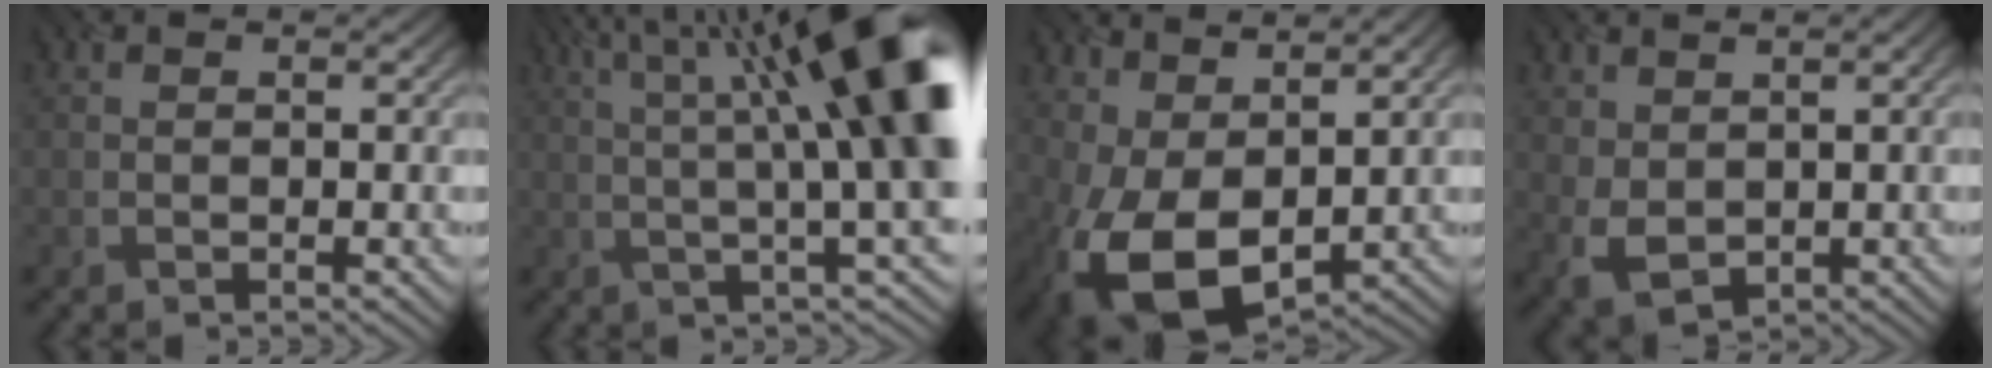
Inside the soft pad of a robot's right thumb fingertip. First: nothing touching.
{"total": 15.9, "force": [3.8, 3.6, 15.1], "torque": [-0.213, 0.034, 0.071]}
{"total": 10.1, "force": [-0.6, 5.8, 8.2], "torque": [-0.197, -0.018, -0.003]}
{"total": 3.4, "force": [1.0, 2.2, 2.4], "torque": [-0.068, -0.004, 0.025]}